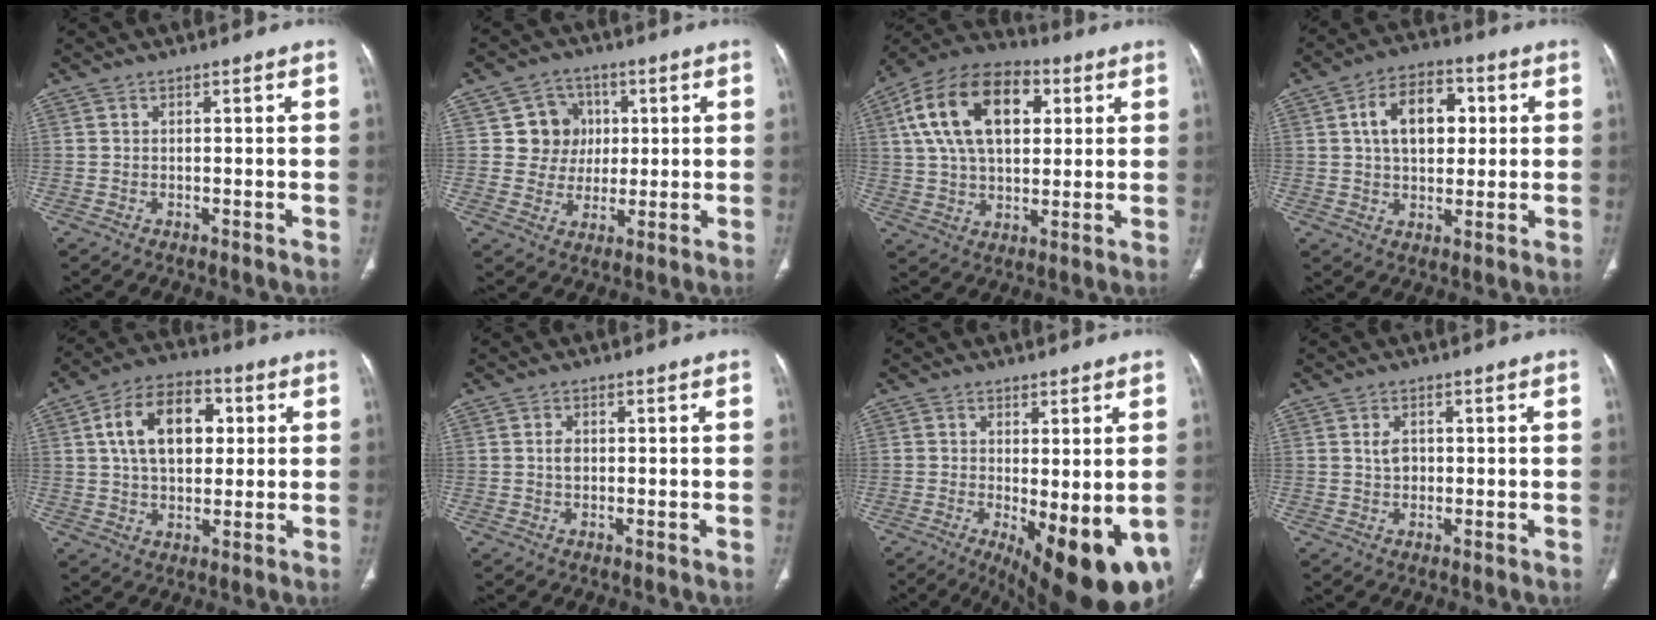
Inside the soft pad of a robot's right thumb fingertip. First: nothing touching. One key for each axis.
{"total": 8.3, "fx": 1.8, "fy": 7.9, "fz": 1.8, "tx": 0.015, "ty": 0.005, "tz": 0.028}
{"total": 20.3, "fx": 5.9, "fy": 12.1, "fz": 15.2, "tx": -0.253, "ty": 0.007, "tz": 0.095}
{"total": 11.9, "fx": 2.6, "fy": 7.5, "fz": 8.8, "tx": -0.116, "ty": 0.008, "tz": 0.038}
{"total": 14.4, "fx": 3.3, "fy": 9.1, "fz": 10.7, "tx": -0.154, "ty": 0.008, "tz": 0.050}
{"total": 2.0, "fx": 0.2, "fy": 1.3, "fz": 1.4, "tx": -0.023, "ty": 0.001, "tz": 0.003}
{"total": 16.5, "fx": -5.0, "fy": 5.9, "fz": 14.6, "tx": -0.164, "ty": -0.025, "tz": -0.051}
{"total": 2.5, "fx": 0.4, "fy": 1.8, "fz": 1.7, "tx": -0.025, "ty": 0.001, "tz": 0.009}